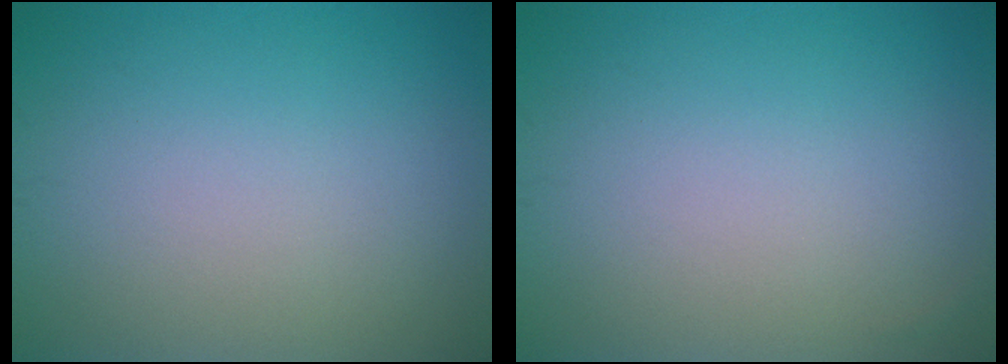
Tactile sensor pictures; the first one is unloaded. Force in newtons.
{"total": 0.0}